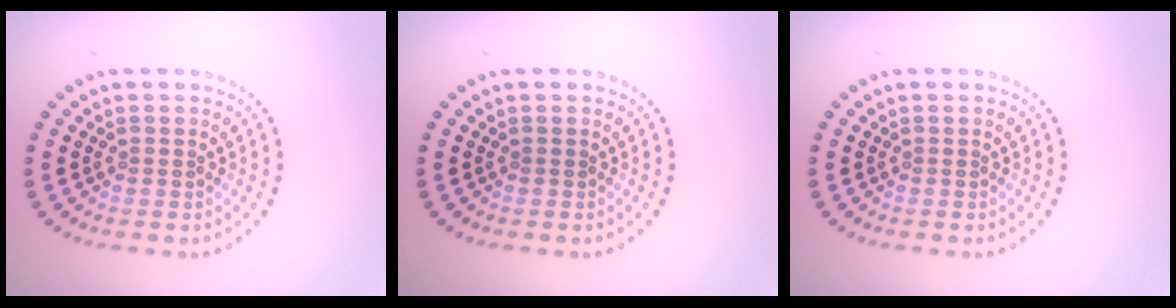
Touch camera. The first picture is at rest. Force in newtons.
{"total": 0.0}
{"total": 0.0}